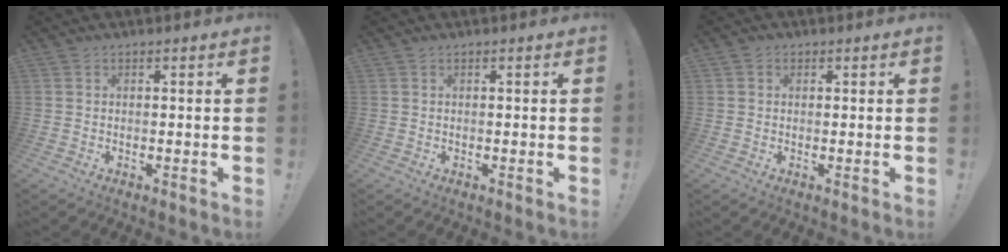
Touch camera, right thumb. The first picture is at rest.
{"total": 0.0}
{"total": 1.1, "force": [0.3, 1.1, 0.1], "torque": [0.007, -0.002, 0.004]}